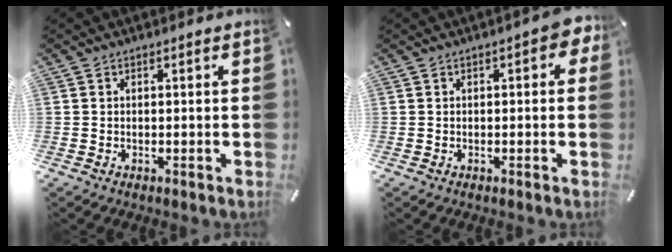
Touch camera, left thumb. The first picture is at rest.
{"total": 3.3, "force": [0.1, 1.5, 3.0], "torque": [-0.040, 0.003, -0.002]}